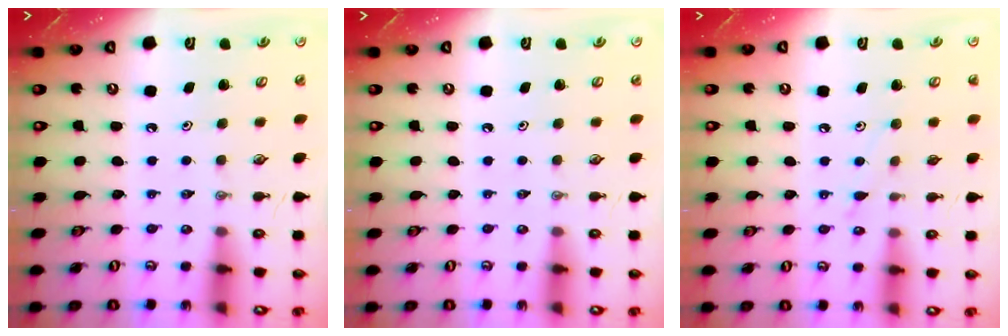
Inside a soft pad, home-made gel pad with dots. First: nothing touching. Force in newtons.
{"total": 0.0}
{"total": 5.8, "press": 5.8, "slide": 0.2}